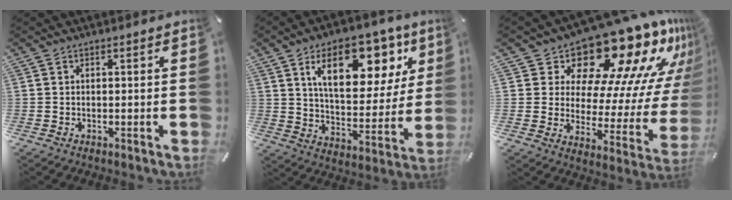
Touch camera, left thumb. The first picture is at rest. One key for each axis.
{"total": 18.6, "fx": 9.8, "fy": 10.0, "fz": 12.2, "tx": -0.181, "ty": -0.037, "tz": 0.162}
{"total": 21.1, "fx": 16.5, "fy": 8.8, "fz": 9.8, "tx": -0.115, "ty": -0.151, "tz": 0.275}